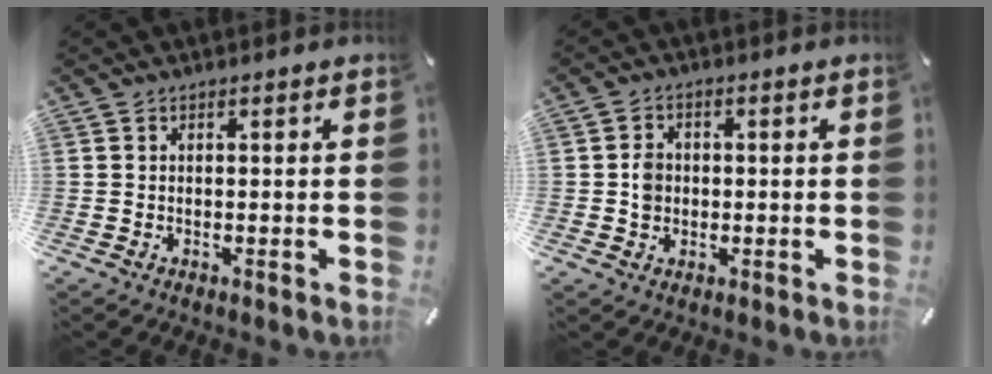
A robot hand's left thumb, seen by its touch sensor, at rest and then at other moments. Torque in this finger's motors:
{"motor_torque": [0.41, 1.01, 0.34, -0.22, 0.00]}